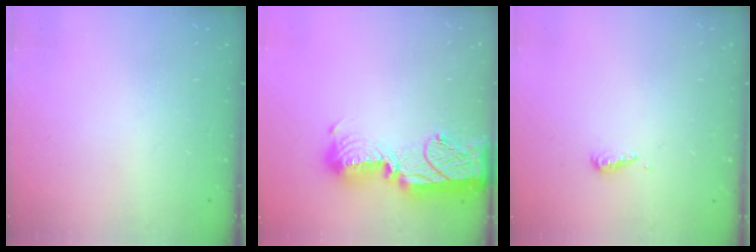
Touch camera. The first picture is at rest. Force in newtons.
{"total": 17.8, "press": 17.8, "slide": 1.2}
{"total": 3.2, "press": 3.1, "slide": 0.3}